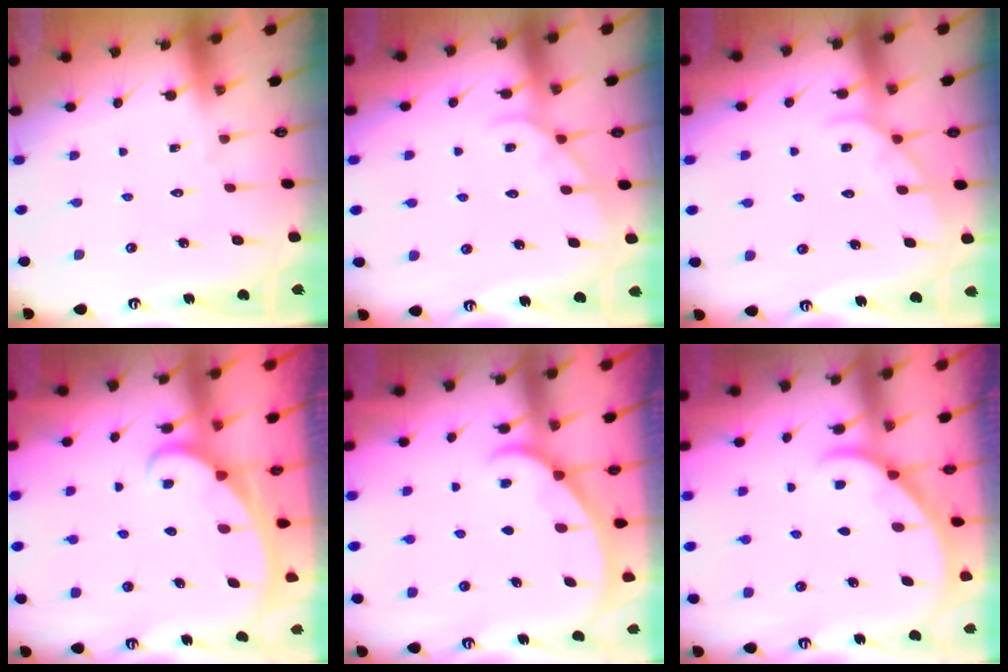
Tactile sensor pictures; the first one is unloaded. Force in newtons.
{"total": 3.9, "press": 3.9, "slide": 0.3}
{"total": 3.9, "press": 3.9, "slide": 0.3}
{"total": 2.6, "press": 2.6, "slide": 0.3}
{"total": 1.2, "press": 1.2, "slide": 0.2}
{"total": 3.2, "press": 3.2, "slide": 0.3}